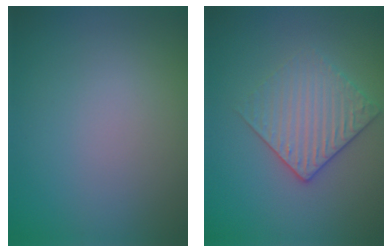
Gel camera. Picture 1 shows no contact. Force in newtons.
{"total": 3.1, "press": 2.8, "slide": 1.3}